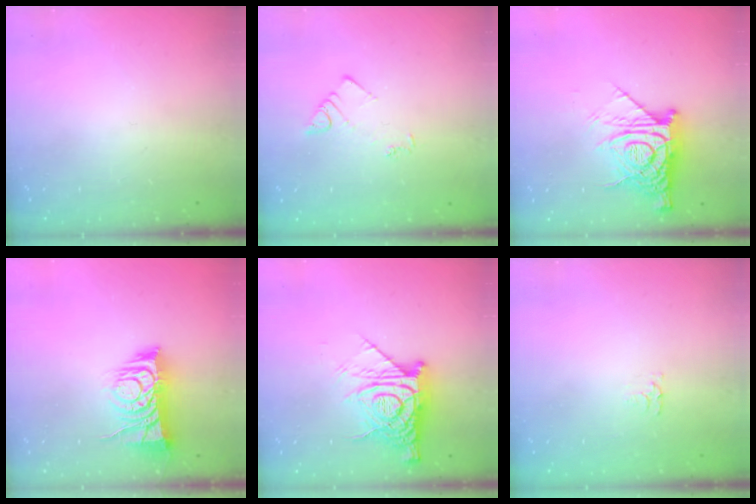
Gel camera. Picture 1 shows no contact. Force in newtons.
{"total": 3.8, "press": 3.8, "slide": 0.5}
{"total": 11.7, "press": 11.7, "slide": 1.0}
{"total": 9.2, "press": 9.2, "slide": 0.7}
{"total": 11.7, "press": 11.7, "slide": 1.0}
{"total": 2.5, "press": 2.5, "slide": 0.4}